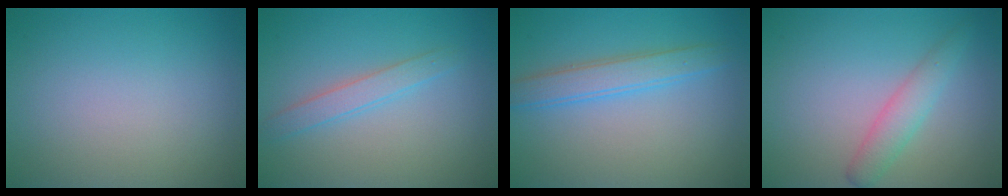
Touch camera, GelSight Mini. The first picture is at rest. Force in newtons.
{"total": 2.0, "press": 2.0, "slide": 0.2}
{"total": 3.0, "press": 3.0, "slide": 0.0}
{"total": 1.7, "press": 1.7, "slide": 0.1}